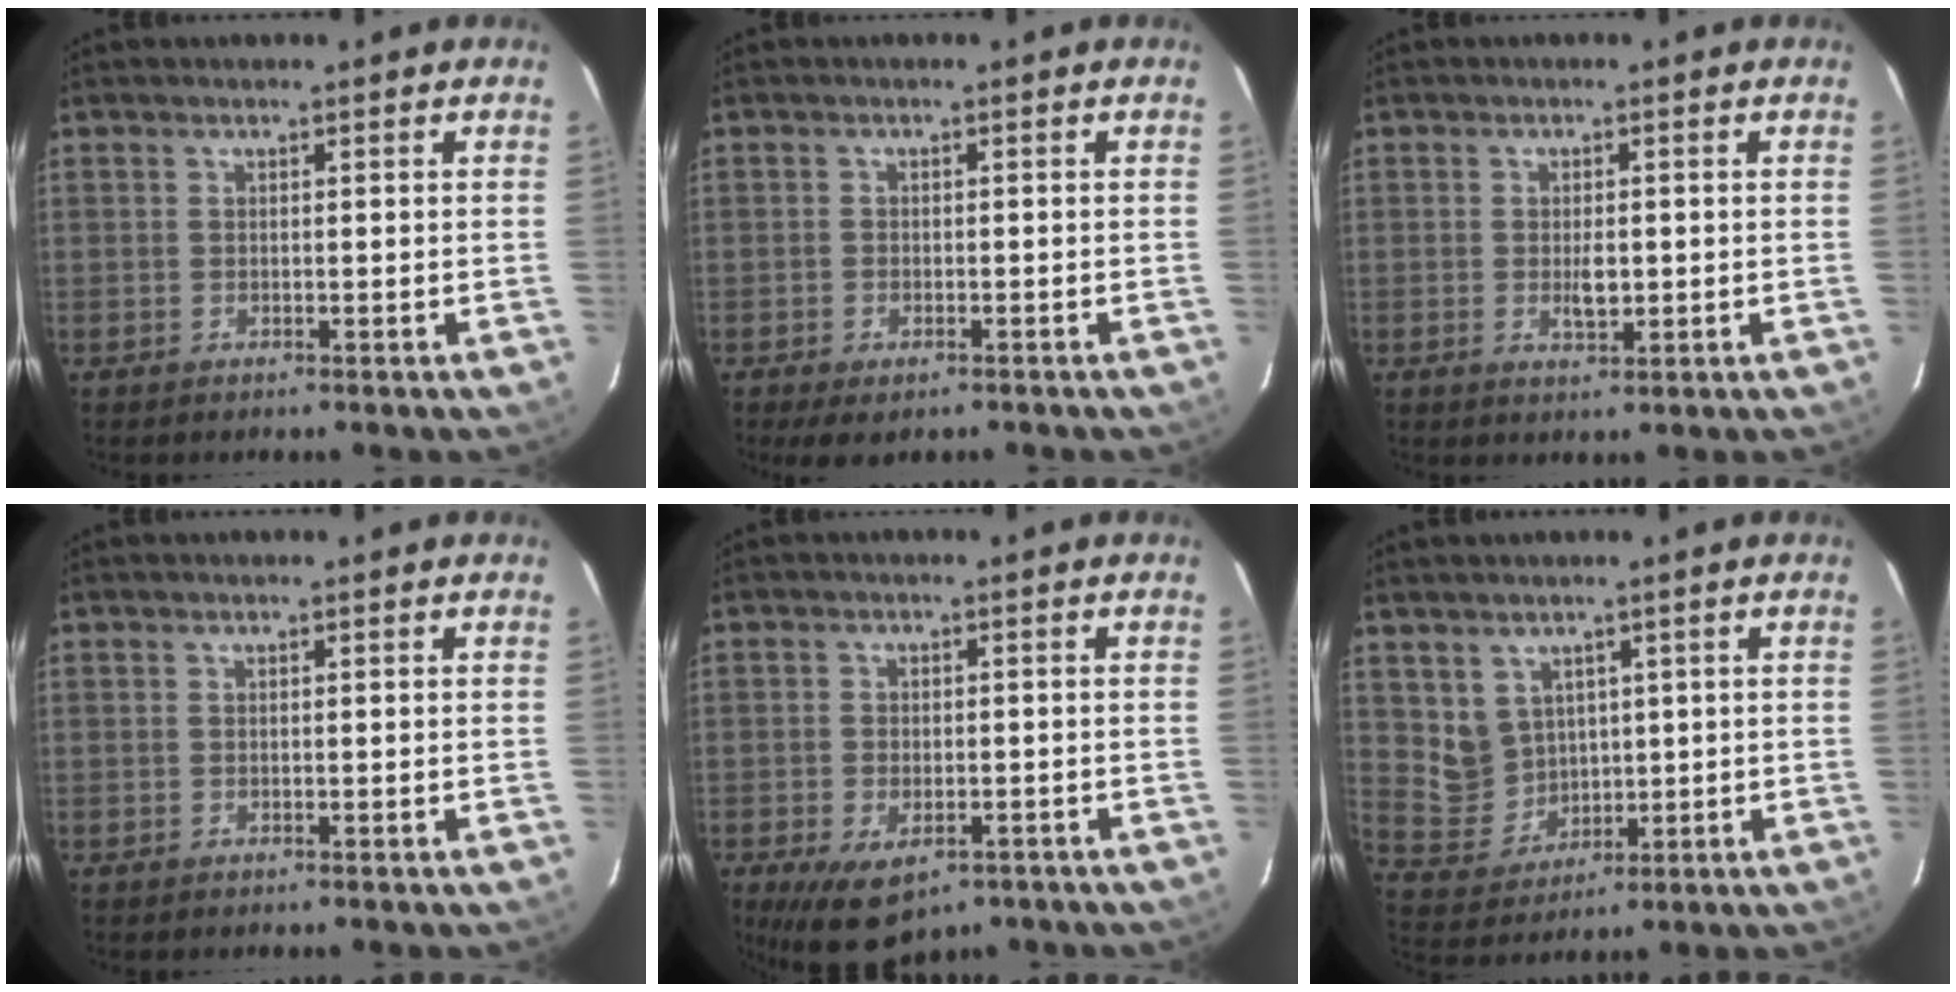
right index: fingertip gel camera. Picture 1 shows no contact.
{"total": 4.0, "force": [-2.6, 2.0, 2.3], "torque": [-0.052, -0.013, -0.040]}
{"total": 3.2, "force": [-0.4, 1.5, 2.8], "torque": [-0.048, -0.005, -0.004]}
{"total": 0.0}
{"total": 9.5, "force": [-5.3, 5.0, 6.1], "torque": [-0.121, -0.025, -0.077]}
{"total": 6.9, "force": [2.8, 6.1, 1.6], "torque": [-0.035, 0.003, 0.078]}